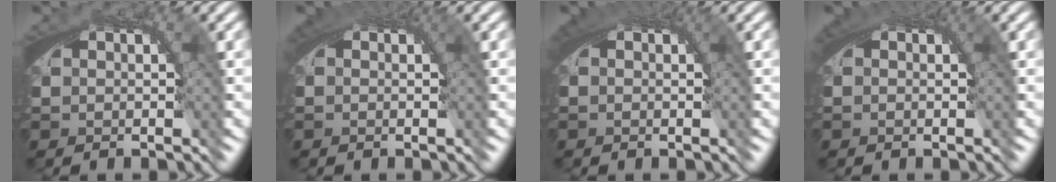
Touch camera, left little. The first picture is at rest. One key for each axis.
{"total": 0.8, "fx": 0.2, "fy": 0.5, "fz": 0.6, "tx": -0.008, "ty": -0.004, "tz": 0.003}
{"total": 1.0, "fx": 0.1, "fy": 0.6, "fz": 0.8, "tx": -0.009, "ty": -0.004, "tz": 0.003}
{"total": 0.6, "fx": 0.1, "fy": 0.4, "fz": 0.4, "tx": -0.005, "ty": -0.004, "tz": 0.002}